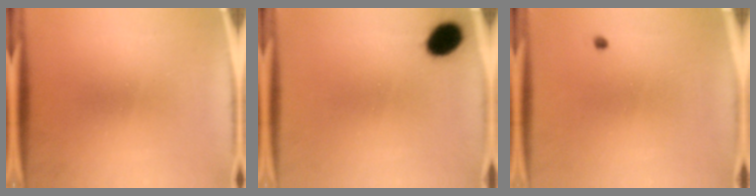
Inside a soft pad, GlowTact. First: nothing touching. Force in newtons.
{"total": 7.8}
{"total": 0.5}